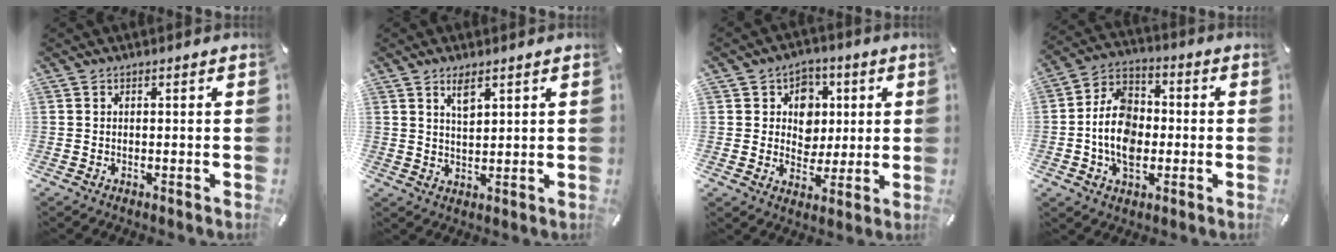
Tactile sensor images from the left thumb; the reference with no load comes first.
{"total": 4.1, "force": [2.7, 1.5, 2.6], "torque": [-0.050, -0.007, 0.047]}
{"total": 10.2, "force": [1.7, 9.3, 3.7], "torque": [-0.047, -0.007, 0.033]}
{"total": 11.9, "force": [-2.0, 8.9, 7.7], "torque": [-0.168, 0.019, -0.039]}